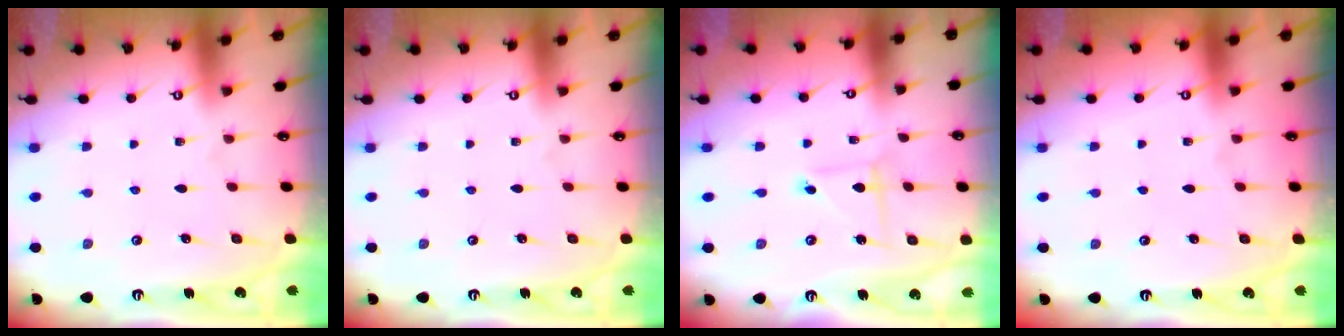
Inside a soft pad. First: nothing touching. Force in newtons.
{"total": 0.0}
{"total": 2.2, "press": 2.2, "slide": 0.3}
{"total": 0.0}